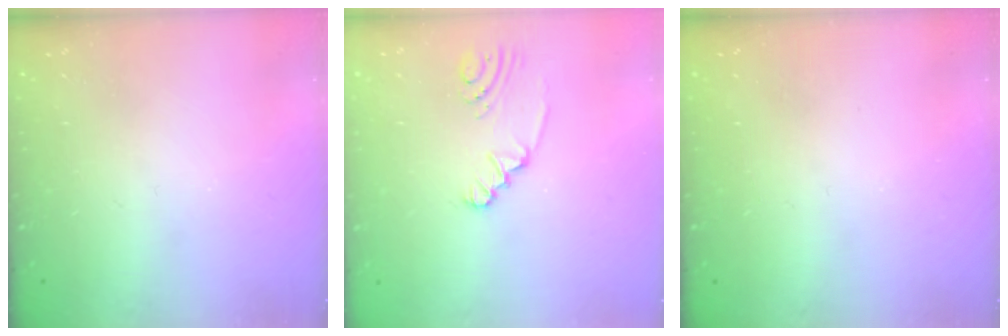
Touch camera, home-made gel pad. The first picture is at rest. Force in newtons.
{"total": 2.6, "press": 2.4, "slide": 0.9}
{"total": 0.0}